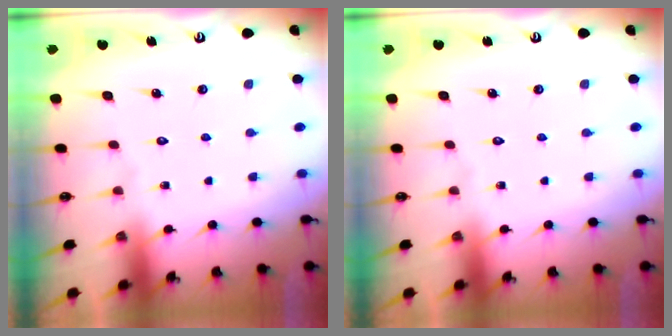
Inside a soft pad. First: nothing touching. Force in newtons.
{"total": 0.0}